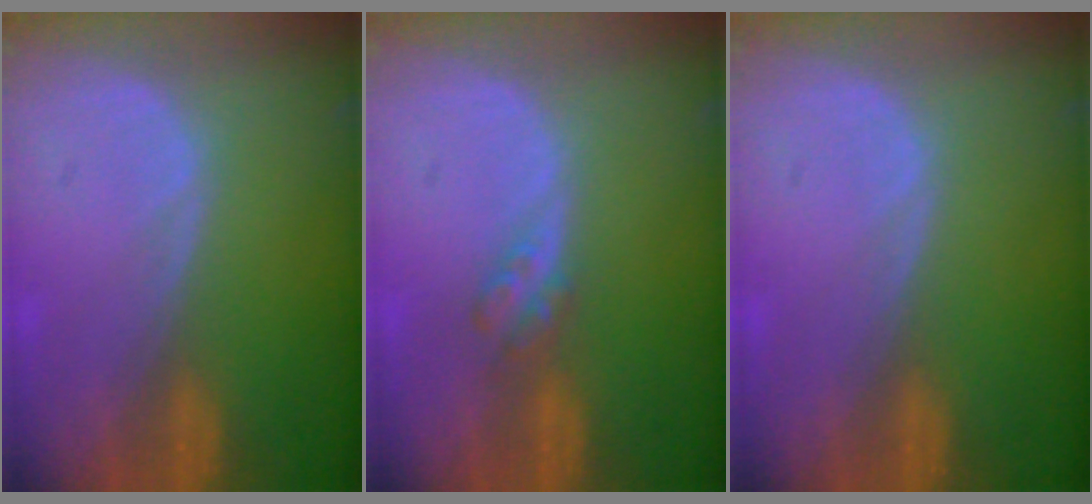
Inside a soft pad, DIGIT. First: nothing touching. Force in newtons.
{"total": 2.7, "press": 2.3, "slide": 1.3}
{"total": 0.0}